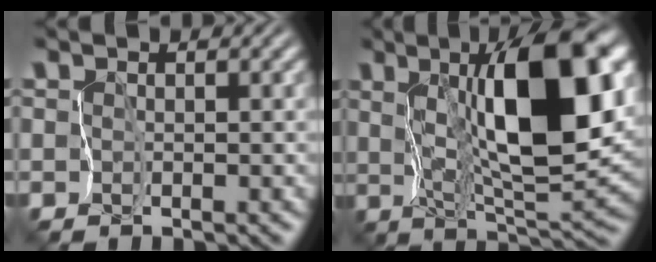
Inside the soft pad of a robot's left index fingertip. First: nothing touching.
{"total": 11.6, "force": [3.6, 3.7, 10.4], "torque": [-0.164, 0.006, 0.067]}